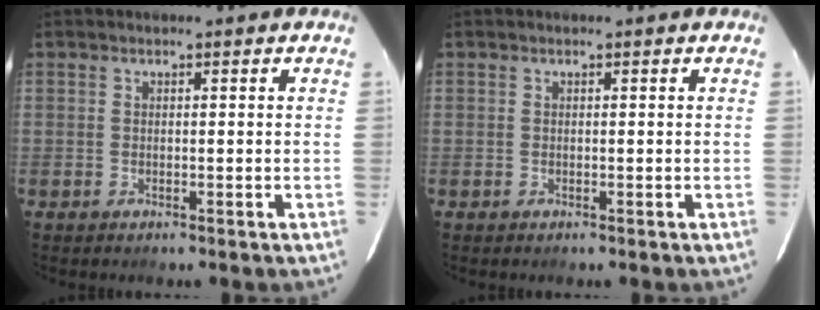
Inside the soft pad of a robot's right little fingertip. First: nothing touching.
{"total": 0.0}